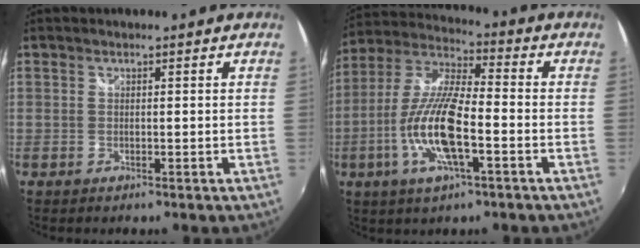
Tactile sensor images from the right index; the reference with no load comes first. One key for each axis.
{"total": 14.3, "fx": -4.6, "fy": 3.5, "fz": 13.1, "tx": -0.270, "ty": -0.006, "tz": -0.090}